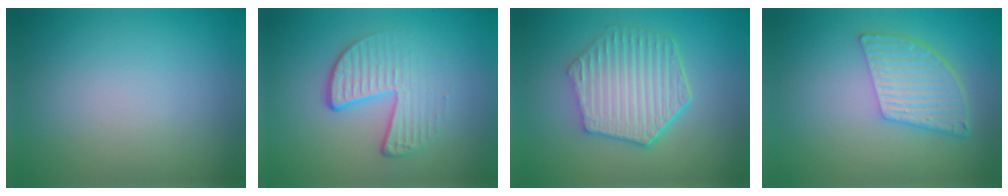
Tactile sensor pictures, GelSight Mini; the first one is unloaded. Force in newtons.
{"total": 4.4, "press": 2.8, "slide": 3.4}
{"total": 6.2, "press": 4.8, "slide": 4.0}
{"total": 5.3, "press": 3.9, "slide": 3.6}